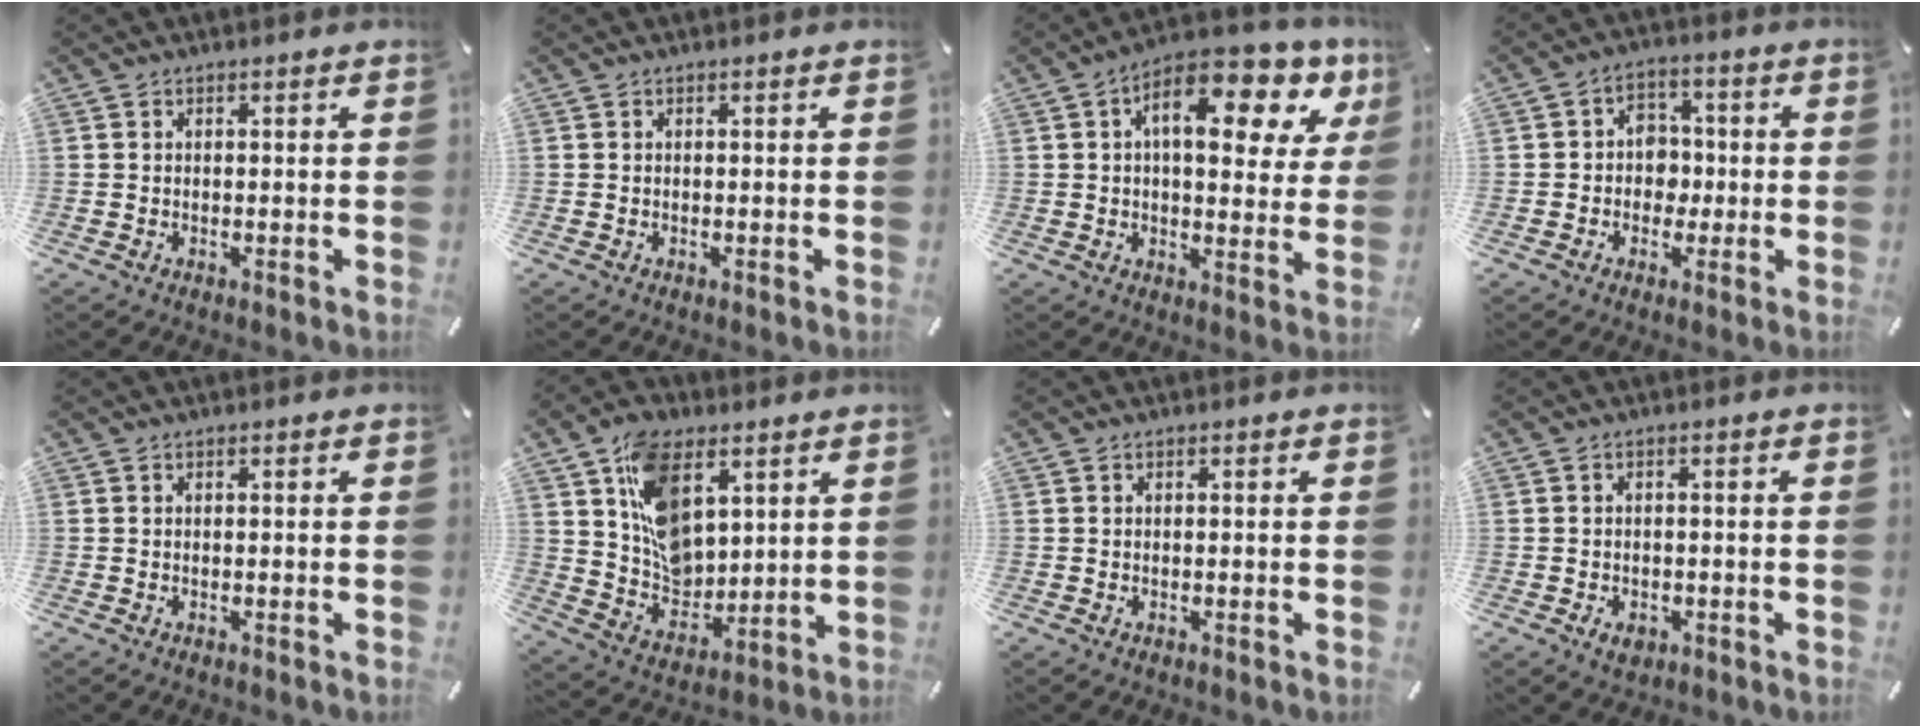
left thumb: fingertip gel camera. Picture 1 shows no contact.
{"total": 0.0}
{"total": 14.6, "force": [7.0, 6.4, 11.1], "torque": [-0.158, -0.033, 0.109]}
{"total": 6.2, "force": [-0.8, 5.6, 2.6], "torque": [-0.040, 0.015, -0.016]}
{"total": 0.0}
{"total": 15.2, "force": [6.3, 10.5, 9.1], "torque": [-0.168, -0.015, 0.124]}
{"total": 0.0}
{"total": 2.8, "force": [-1.2, 2.1, 1.5], "torque": [-0.033, 0.003, -0.024]}